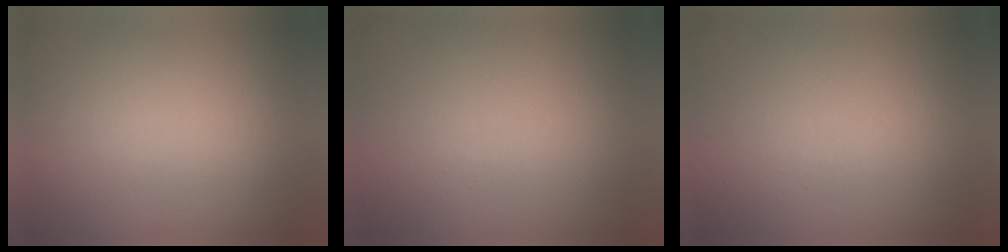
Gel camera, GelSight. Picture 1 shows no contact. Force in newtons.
{"total": 1.2}
{"total": 1.2}